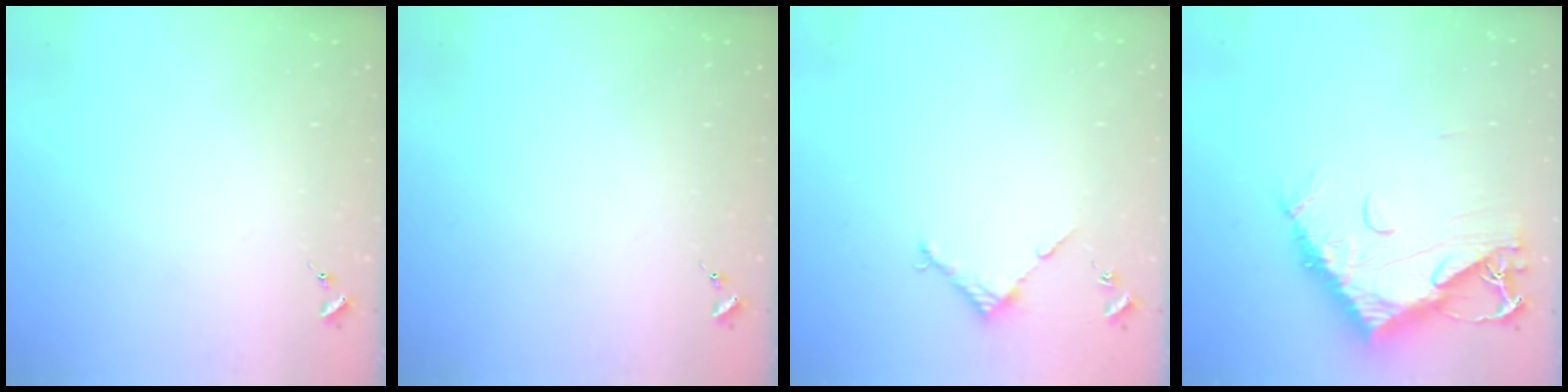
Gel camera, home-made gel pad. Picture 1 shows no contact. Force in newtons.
{"total": 0.0}
{"total": 2.9, "press": 2.8, "slide": 0.2}
{"total": 13.4, "press": 13.3, "slide": 1.5}